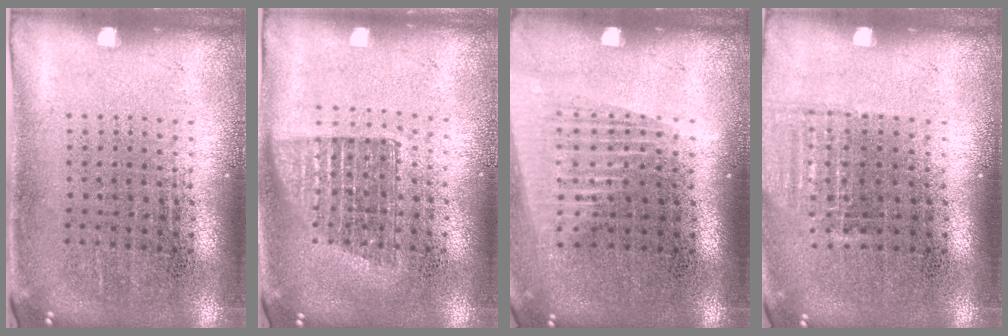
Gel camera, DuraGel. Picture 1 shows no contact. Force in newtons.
{"total": 1.4, "press": 1.1, "slide": 0.8}
{"total": 1.4, "press": 1.2, "slide": 0.8}
{"total": 1.0, "press": 0.9, "slide": 0.5}